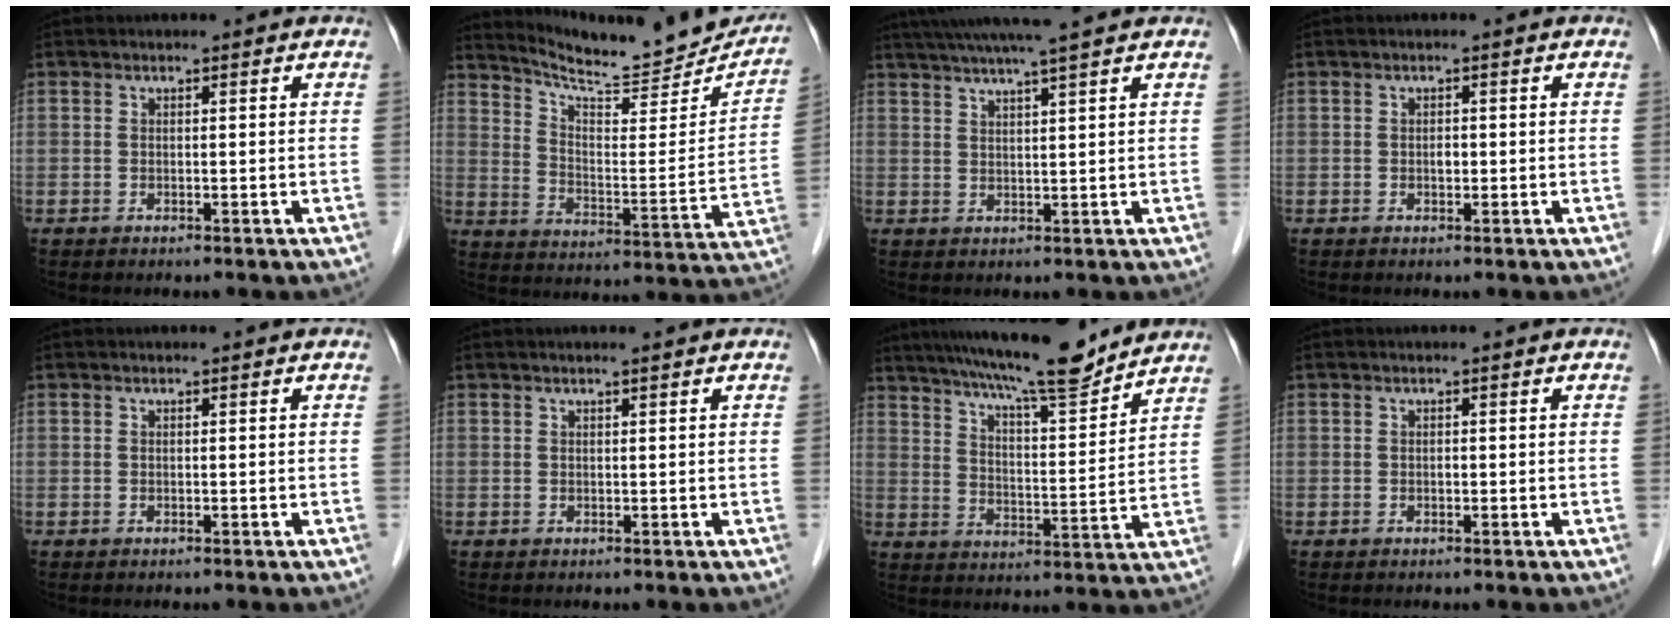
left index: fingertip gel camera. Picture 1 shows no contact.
{"total": 20.1, "force": [18.9, 2.5, 6.6], "torque": [-0.095, -0.053, 0.257]}
{"total": 9.1, "force": [7.6, -1.1, 4.7], "torque": [-0.076, 0.021, 0.112]}
{"total": 0.8, "force": [-0.1, 0.5, 0.7], "torque": [-0.012, 0.002, -0.002]}
{"total": 0.0}
{"total": 1.1, "force": [0.9, -0.1, 0.6], "torque": [-0.011, 0.005, 0.017]}
{"total": 14.7, "force": [12.8, 1.0, 7.1], "torque": [-0.119, 0.001, 0.198]}
{"total": 0.0}